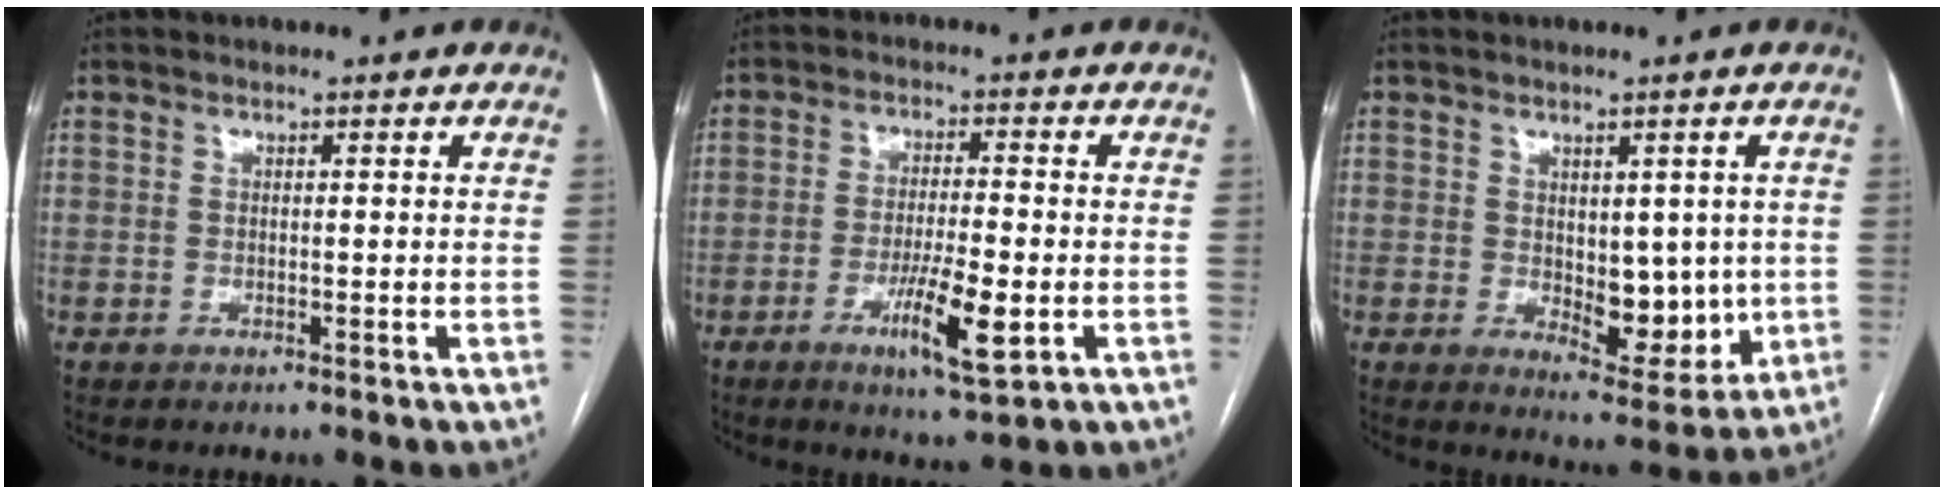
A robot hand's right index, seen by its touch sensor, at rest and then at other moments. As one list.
[{"total": 8.6, "force": [-3.2, 1.4, 7.8], "torque": [-0.138, -0.014, -0.047]}, {"total": 8.4, "force": [-0.2, 4.2, 7.3], "torque": [-0.089, -0.007, 0.017]}]